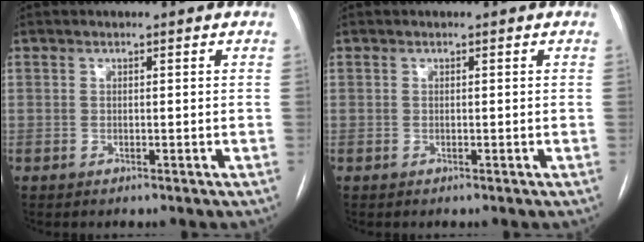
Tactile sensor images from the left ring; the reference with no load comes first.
{"total": 0.0}